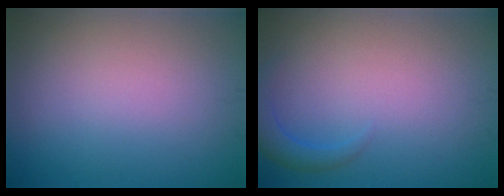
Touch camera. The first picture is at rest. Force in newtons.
{"total": 1.8, "press": 1.8, "slide": 0.1}